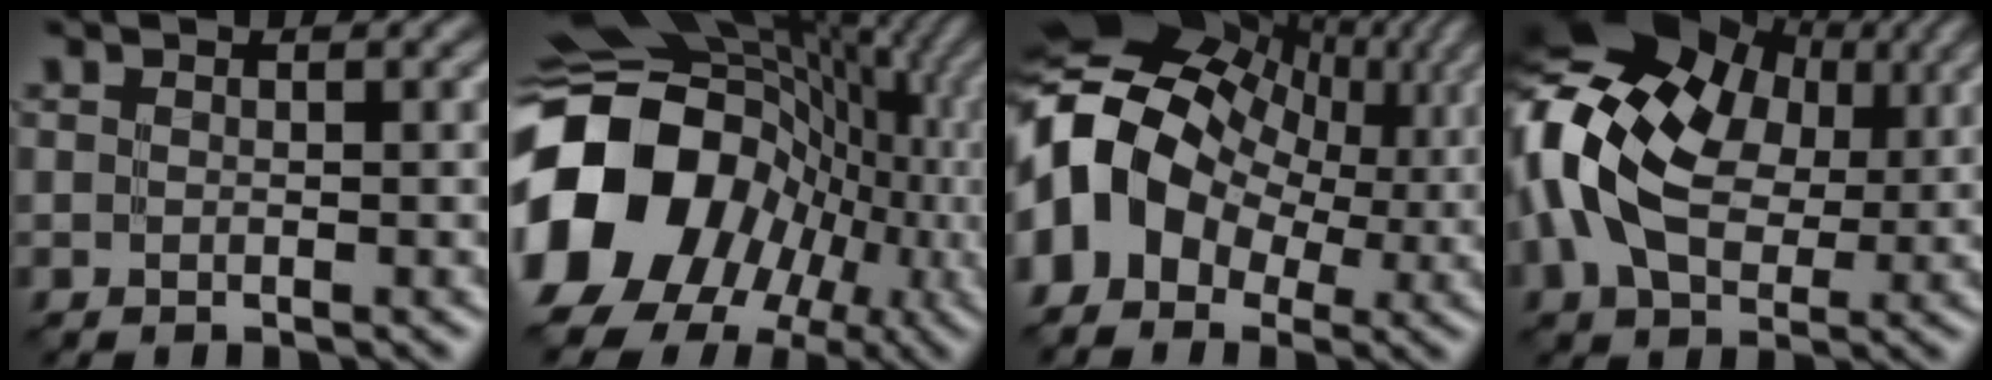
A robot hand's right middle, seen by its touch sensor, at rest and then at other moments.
{"total": 18.2, "force": [-2.8, 14.8, 10.2], "torque": [-0.219, -0.008, -0.050]}
{"total": 14.4, "force": [-0.1, 11.2, 9.1], "torque": [-0.178, 0.019, -0.006]}
{"total": 15.2, "force": [3.1, 10.6, 10.4], "torque": [-0.203, 0.023, 0.052]}